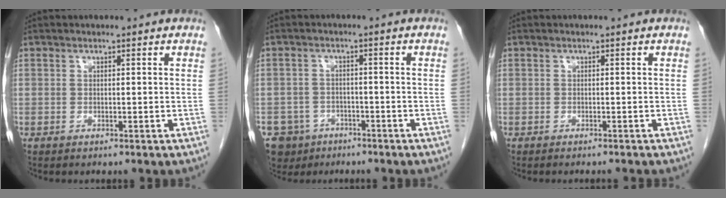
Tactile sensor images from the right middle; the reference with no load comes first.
{"total": 7.1, "force": [-4.5, 5.3, 1.0], "torque": [-0.023, 0.006, -0.069]}
{"total": 2.4, "force": [-2.2, -0.3, 1.0], "torque": [-0.012, 0.002, -0.027]}